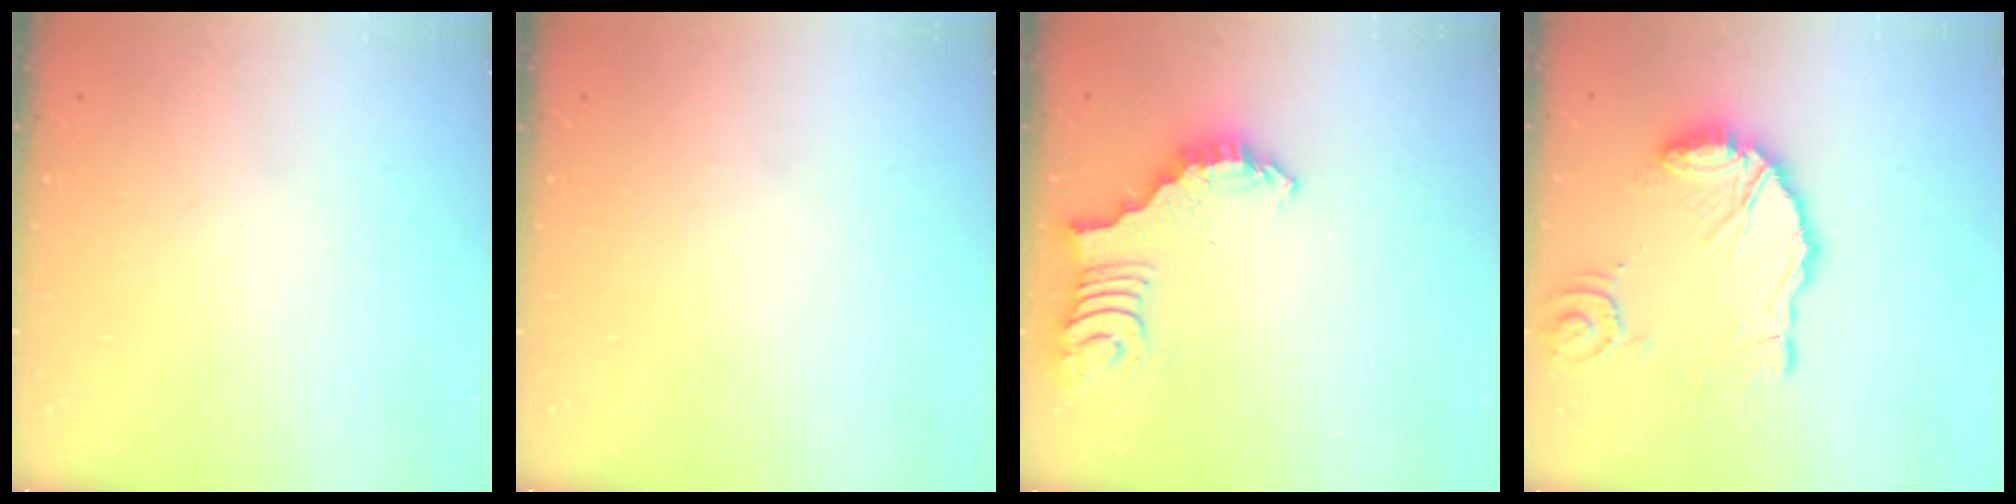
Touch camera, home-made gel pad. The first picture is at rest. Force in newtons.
{"total": 0.0}
{"total": 2.7, "press": 2.7, "slide": 0.6}
{"total": 15.2, "press": 15.0, "slide": 2.1}